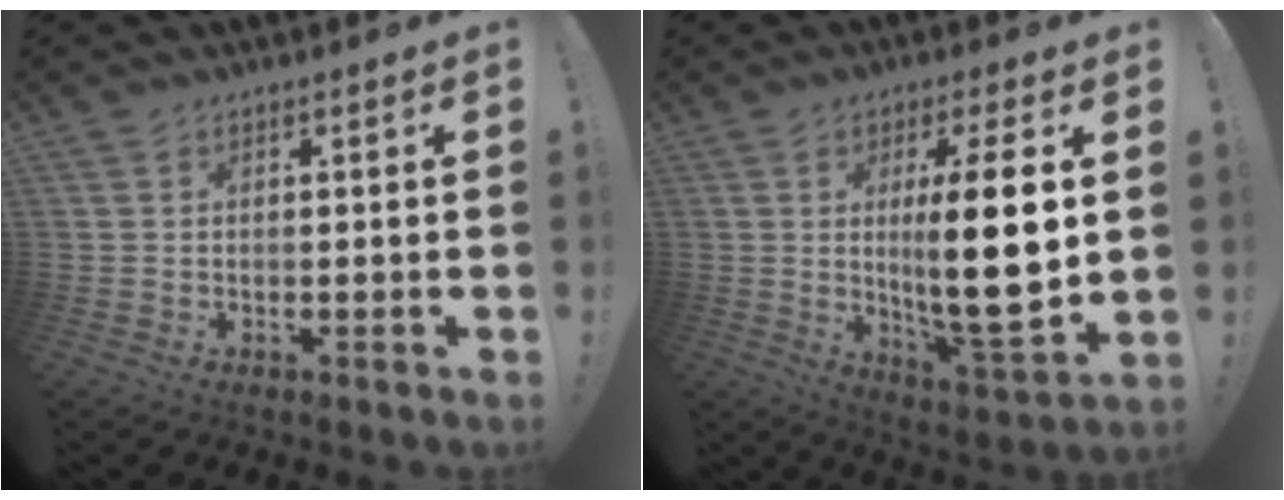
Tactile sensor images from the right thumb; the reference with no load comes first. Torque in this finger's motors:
{"motor_torque": [1.81, 3.19, 0.99, 0.78, 0.16]}